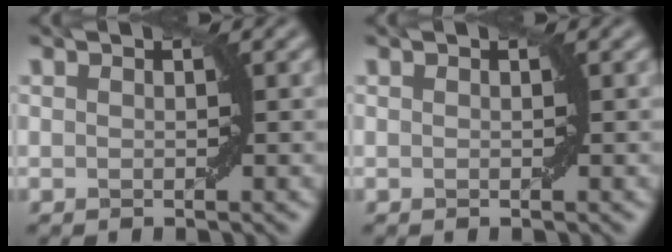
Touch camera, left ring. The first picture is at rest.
{"total": 0.0}